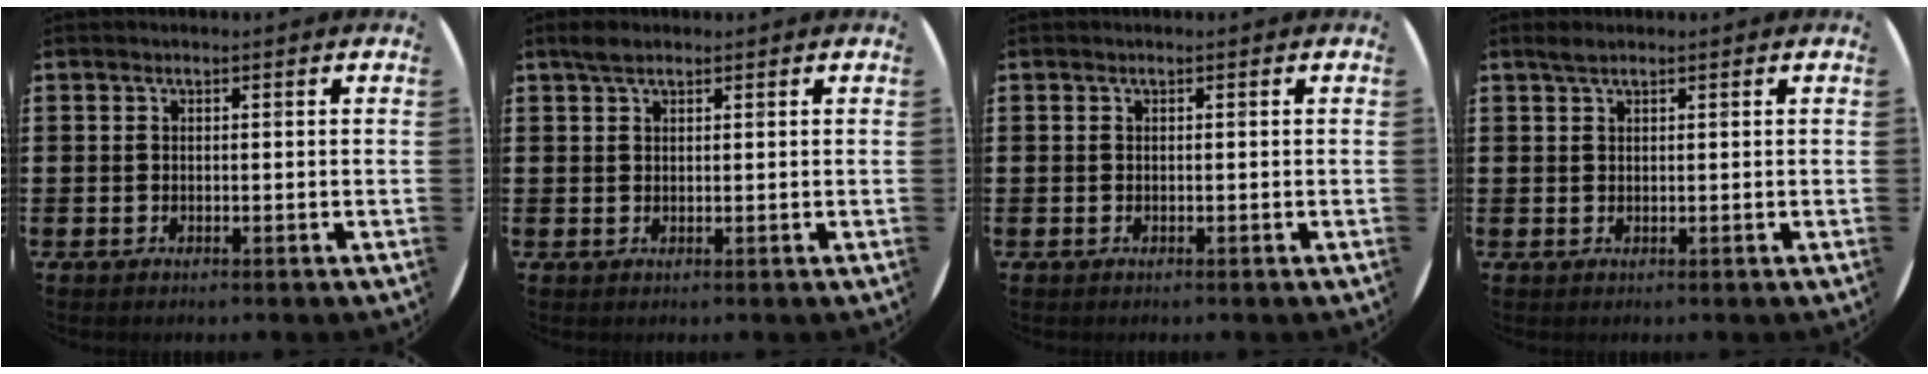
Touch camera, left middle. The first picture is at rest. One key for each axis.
{"total": 2.0, "fx": 1.5, "fy": 0.9, "fz": 0.8, "tx": -0.011, "ty": 0.002, "tz": 0.027}
{"total": 0.0}
{"total": 1.1, "fx": 1.0, "fy": 0.2, "fz": 0.4, "tx": -0.009, "ty": 0.002, "tz": 0.019}